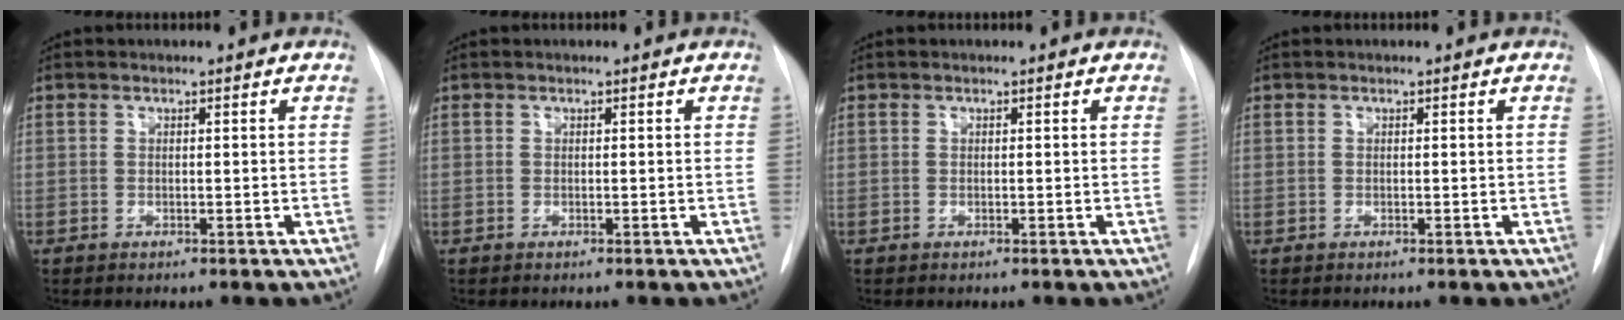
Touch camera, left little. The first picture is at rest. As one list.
[{"total": 0.0}, {"total": 0.0}, {"total": 0.0}]